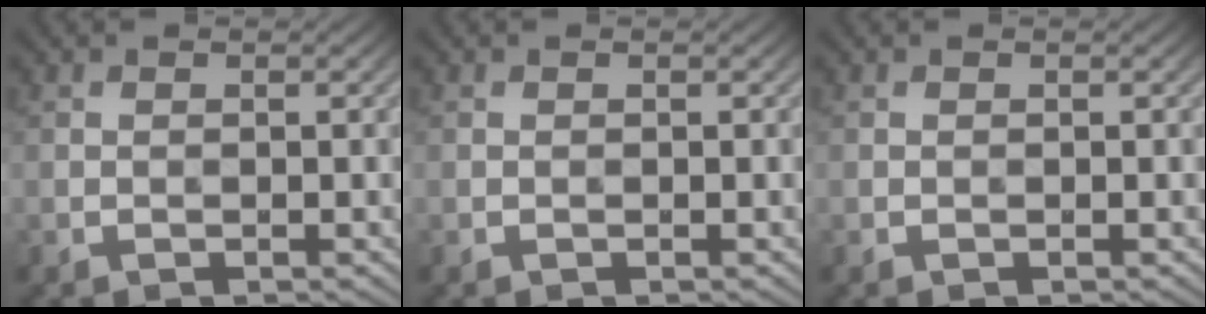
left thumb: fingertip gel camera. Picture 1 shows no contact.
{"total": 0.0}
{"total": 0.0}